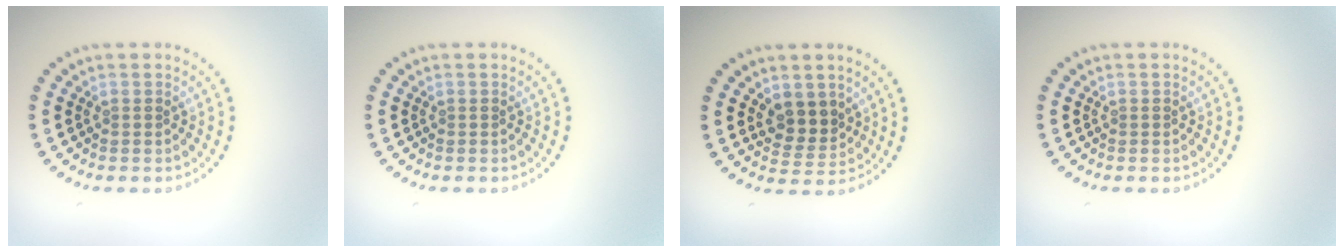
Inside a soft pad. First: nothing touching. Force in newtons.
{"total": 0.0}
{"total": 2.8, "press": 2.5, "slide": 1.3}
{"total": 0.0}